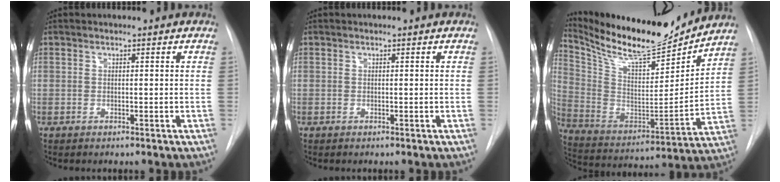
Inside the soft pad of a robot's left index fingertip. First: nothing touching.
{"total": 0.0}
{"total": 18.8, "force": [17.2, 2.4, 7.1], "torque": [-0.151, -0.033, 0.291]}